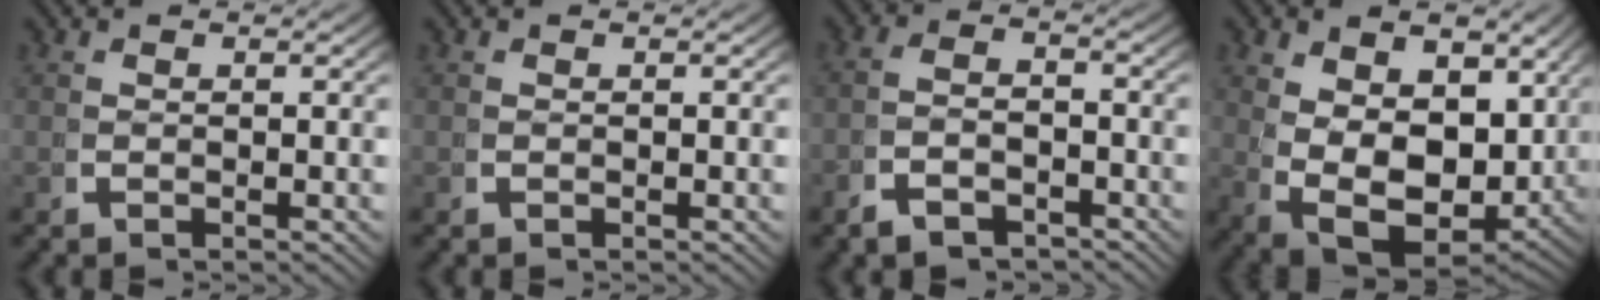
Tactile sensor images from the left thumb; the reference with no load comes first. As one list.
[{"total": 0.0}, {"total": 3.1, "force": [-2.5, 1.3, 1.3], "torque": [-0.022, -0.011, -0.041]}, {"total": 10.9, "force": [-1.3, 7.5, 7.8], "torque": [-0.177, -0.070, 0.008]}]